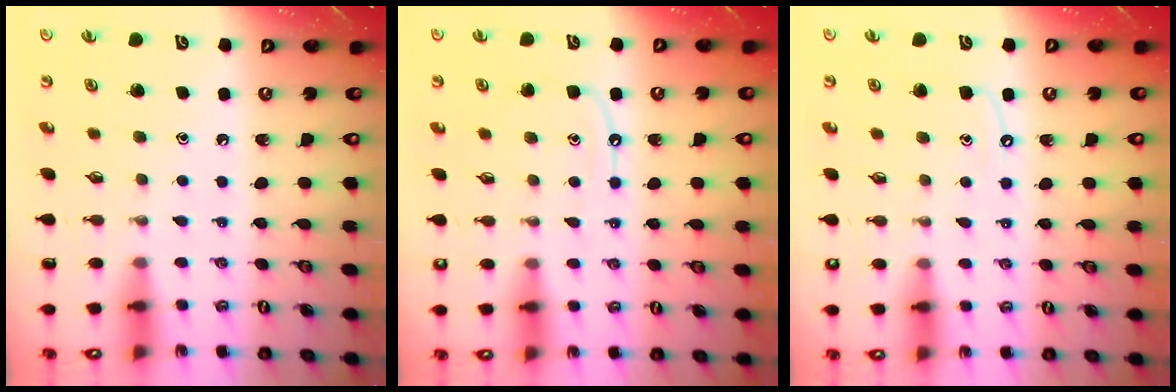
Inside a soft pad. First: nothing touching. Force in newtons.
{"total": 7.2, "press": 7.1, "slide": 0.8}
{"total": 4.3, "press": 4.3, "slide": 0.5}